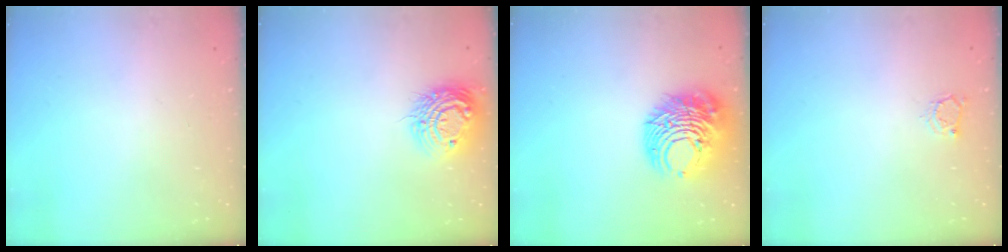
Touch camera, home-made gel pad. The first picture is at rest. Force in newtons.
{"total": 12.8, "press": 12.8, "slide": 0.7}
{"total": 13.0, "press": 12.9, "slide": 1.6}
{"total": 2.9, "press": 2.9, "slide": 0.4}